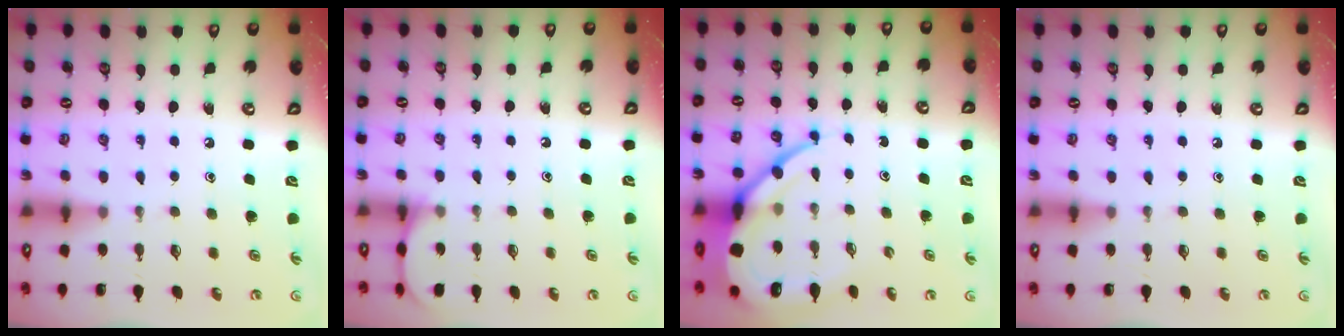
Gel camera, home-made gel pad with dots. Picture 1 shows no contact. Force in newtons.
{"total": 4.9, "press": 4.9, "slide": 0.5}
{"total": 12.7, "press": 12.6, "slide": 1.2}
{"total": 0.0}